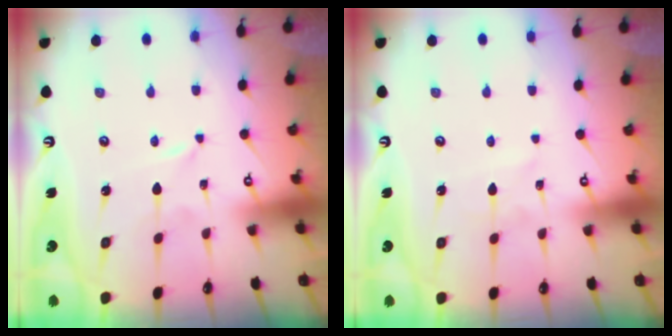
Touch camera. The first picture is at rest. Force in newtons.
{"total": 1.6, "press": 1.6, "slide": 0.1}